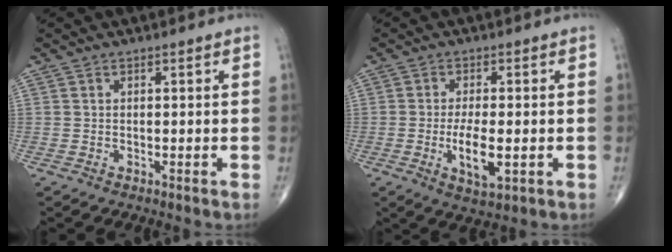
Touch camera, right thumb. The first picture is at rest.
{"total": 7.0, "force": [-1.5, 2.6, 6.3], "torque": [-0.114, -0.012, -0.022]}